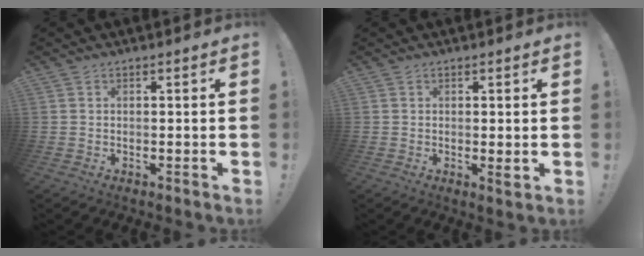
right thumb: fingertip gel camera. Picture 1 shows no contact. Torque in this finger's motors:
{"motor_torque": [-0.10, 0.17, -0.10, -0.14, -0.03]}